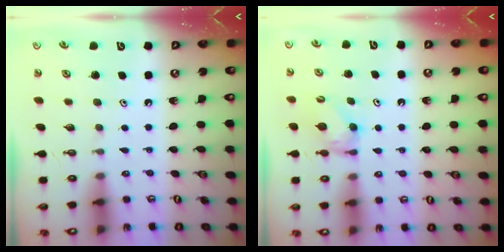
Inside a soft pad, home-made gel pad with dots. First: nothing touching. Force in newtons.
{"total": 5.2, "press": 5.1, "slide": 0.5}